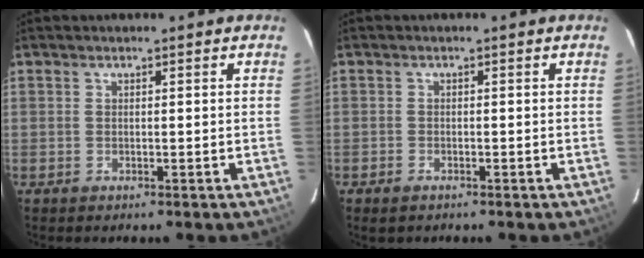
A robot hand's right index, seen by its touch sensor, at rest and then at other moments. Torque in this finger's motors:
{"motor_torque": [-0.02, -0.04, -0.01, -0.01]}